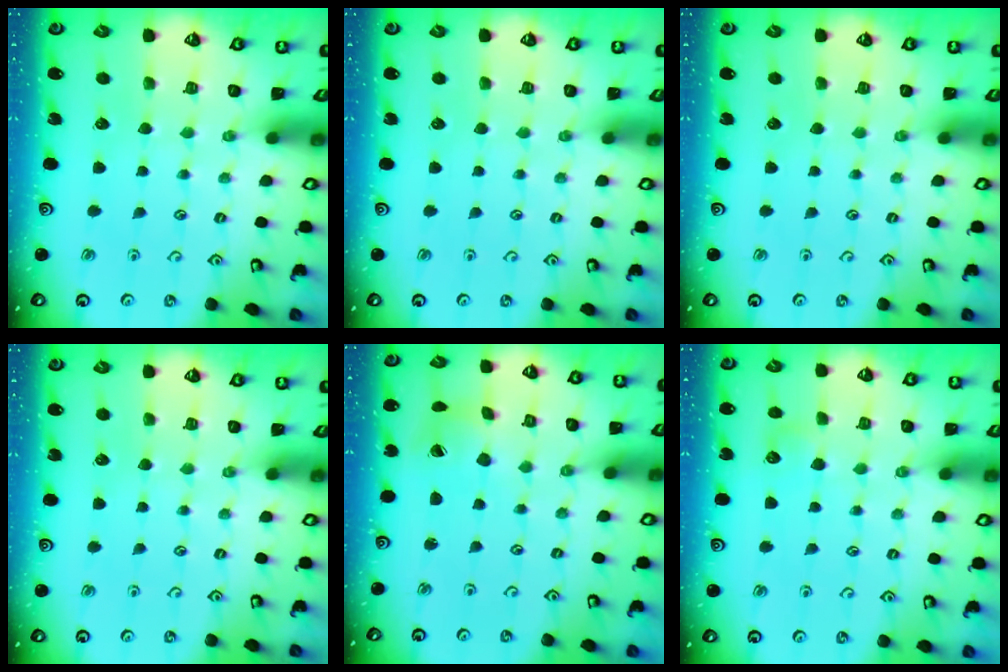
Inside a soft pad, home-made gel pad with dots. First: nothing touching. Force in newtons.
{"total": 0.0}
{"total": 0.0}
{"total": 0.0}
{"total": 4.9, "press": 4.9, "slide": 0.5}
{"total": 4.3, "press": 4.2, "slide": 0.5}